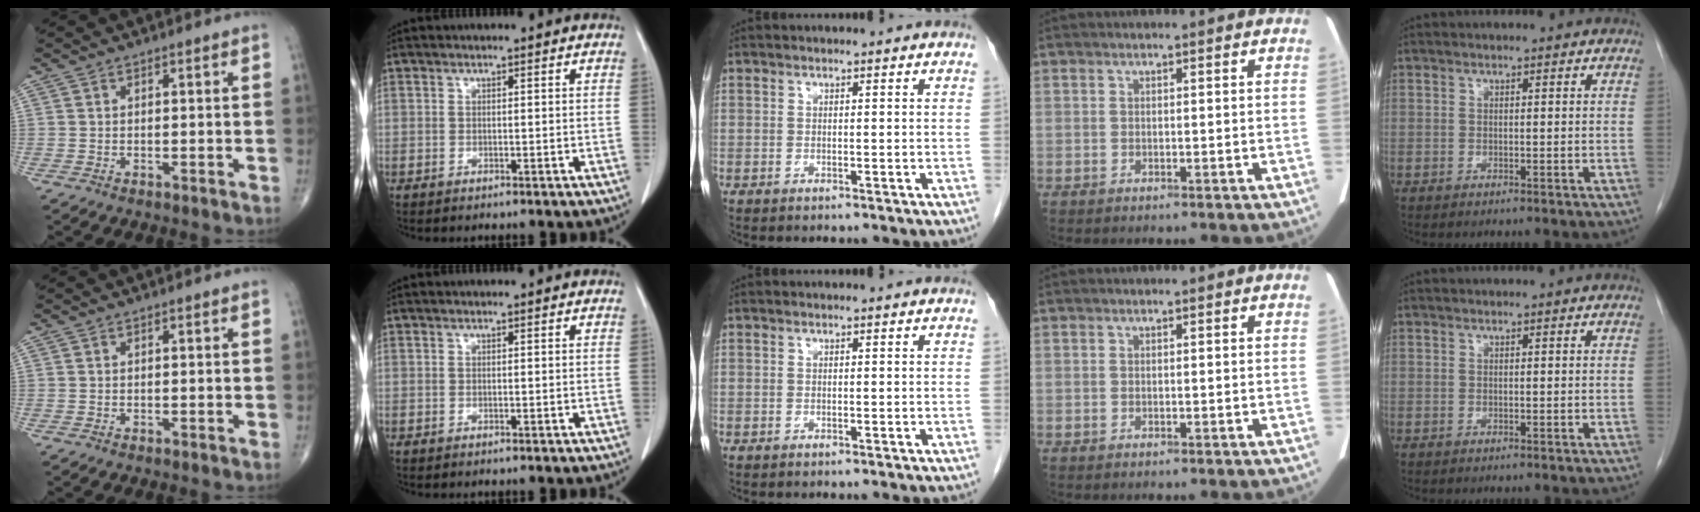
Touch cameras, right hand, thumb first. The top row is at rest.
{}